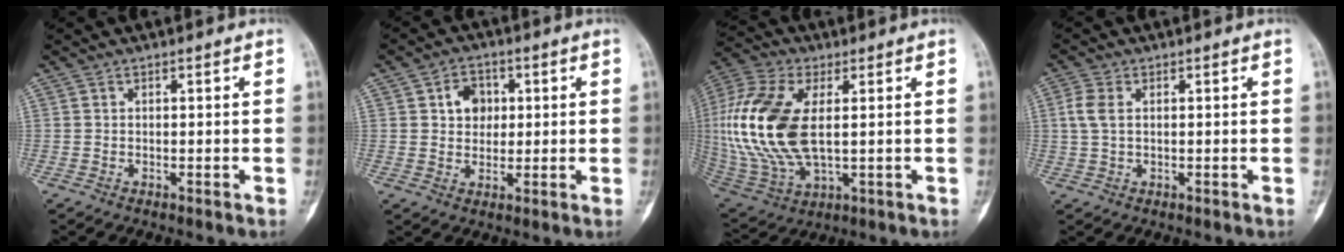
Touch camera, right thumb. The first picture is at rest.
{"total": 5.8, "force": [1.4, 4.7, 3.2], "torque": [-0.020, 0.000, 0.020]}
{"total": 20.6, "force": [2.1, 10.7, 17.4], "torque": [-0.390, -0.006, 0.043]}
{"total": 3.8, "force": [0.8, 2.3, 3.0], "torque": [-0.076, 0.007, 0.014]}